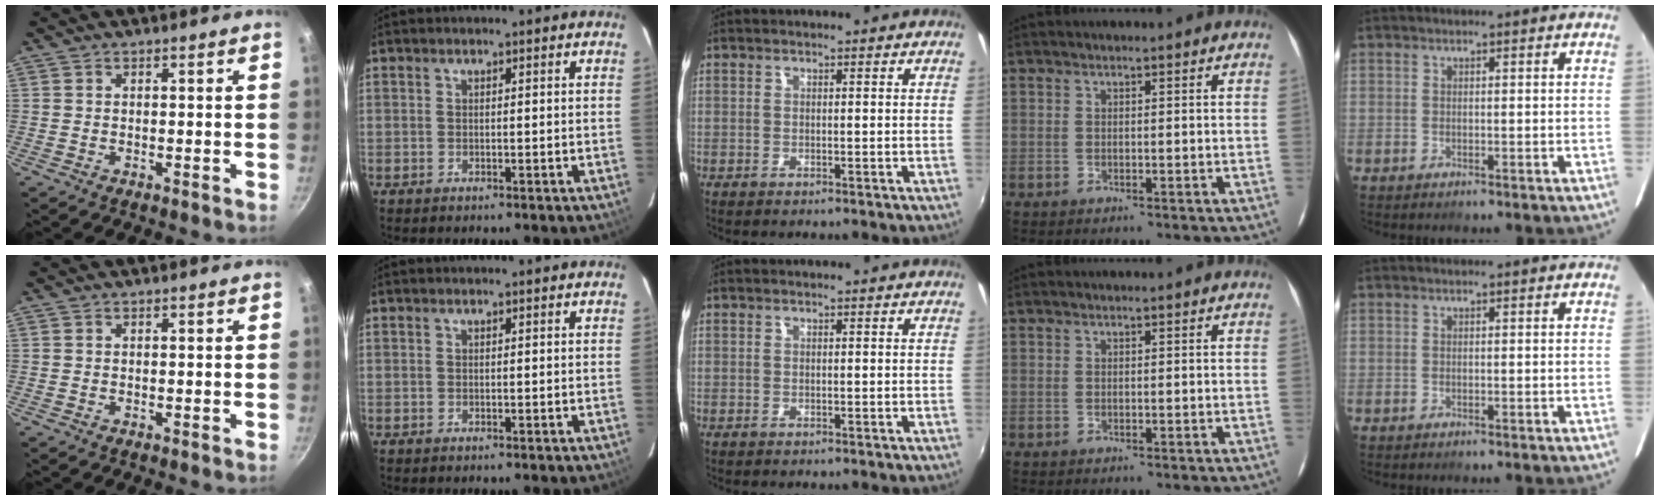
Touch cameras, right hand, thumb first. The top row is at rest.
{}